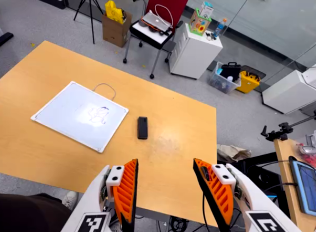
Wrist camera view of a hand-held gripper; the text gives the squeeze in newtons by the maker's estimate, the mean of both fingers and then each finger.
{"total": 0.0}